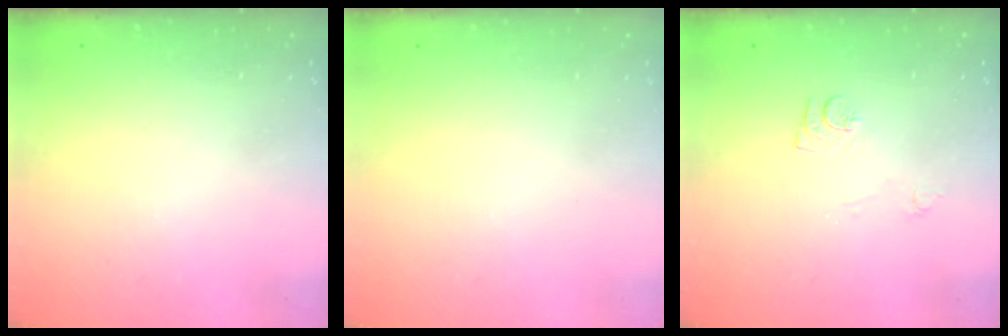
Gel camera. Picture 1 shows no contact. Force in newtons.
{"total": 1.6, "press": 1.6, "slide": 0.1}
{"total": 7.7, "press": 7.7, "slide": 0.8}